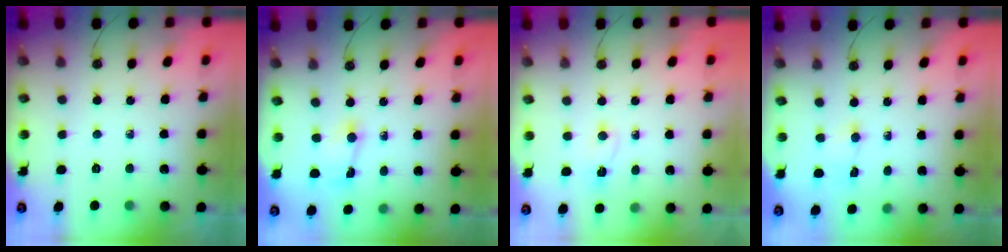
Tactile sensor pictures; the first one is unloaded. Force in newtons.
{"total": 2.1, "press": 2.0, "slide": 0.6}
{"total": 2.4, "press": 2.4, "slide": 0.5}
{"total": 1.5, "press": 1.3, "slide": 0.8}